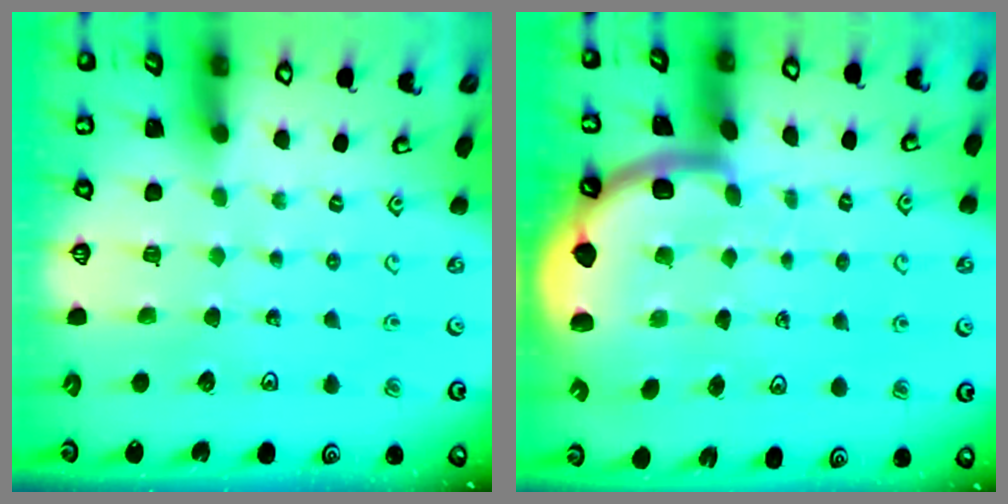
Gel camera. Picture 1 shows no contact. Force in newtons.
{"total": 5.4, "press": 5.1, "slide": 1.8}